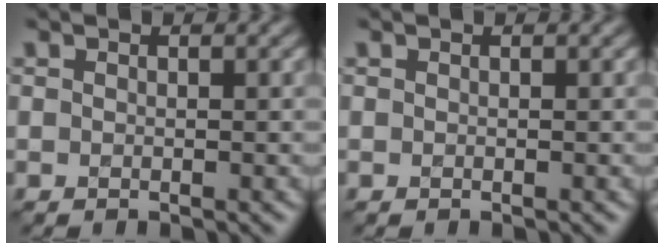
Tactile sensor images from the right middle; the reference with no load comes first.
{"total": 0.0}